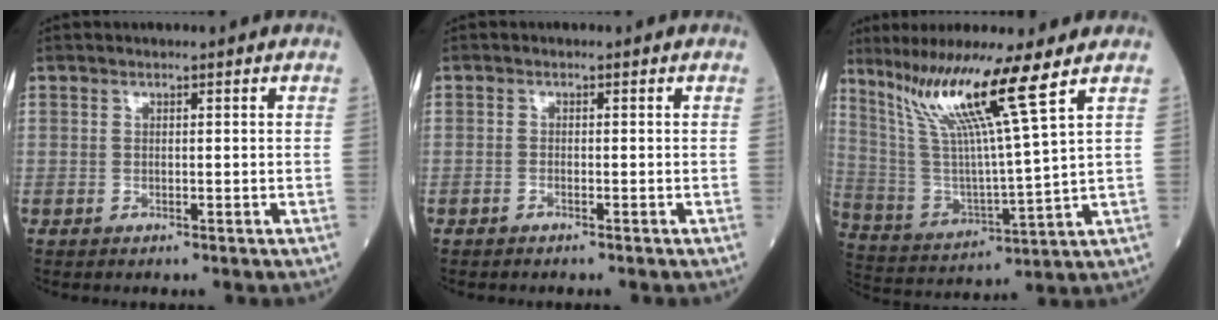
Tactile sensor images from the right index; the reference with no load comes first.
{"total": 0.6, "force": [-0.5, 0.1, 0.3], "torque": [-0.008, 0.000, -0.011]}
{"total": 14.5, "force": [9.2, -2.3, 11.0], "torque": [-0.212, 0.000, 0.173]}